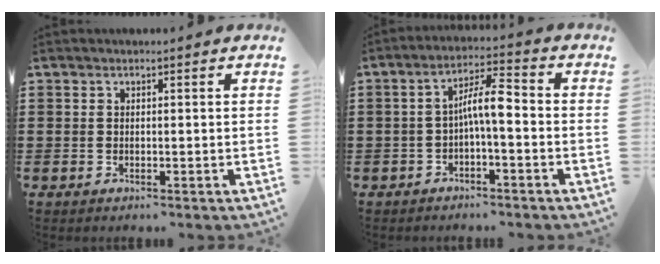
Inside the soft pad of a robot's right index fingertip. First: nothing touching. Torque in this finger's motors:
{"motor_torque": [0.98, -0.48, 0.17, 0.15]}